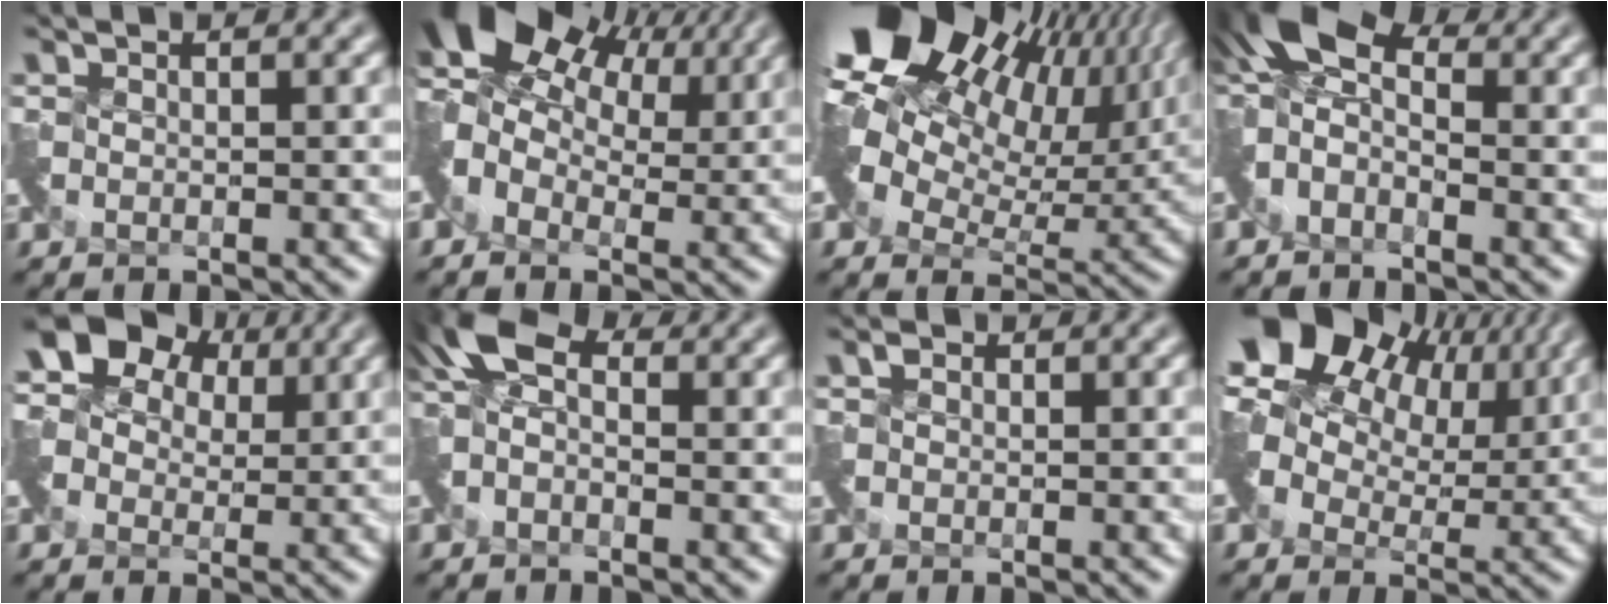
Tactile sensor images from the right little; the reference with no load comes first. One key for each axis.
{"total": 9.0, "fx": 4.1, "fy": 5.8, "fz": 5.5, "tx": -0.099, "ty": 0.017, "tz": 0.069}
{"total": 16.9, "fx": 7.5, "fy": 10.9, "fz": 10.5, "tx": -0.195, "ty": 0.041, "tz": 0.138}
{"total": 4.0, "fx": -0.2, "fy": 2.8, "fz": 2.9, "tx": -0.055, "ty": 0.018, "tz": -0.018}
{"total": 8.7, "fx": 1.9, "fy": 7.0, "fz": 4.8, "tx": -0.073, "ty": 0.025, "tz": 0.014}
{"total": 2.9, "fx": -0.5, "fy": 2.1, "fz": 1.9, "tx": -0.043, "ty": 0.011, "tz": -0.017}
{"total": 1.0, "fx": -0.3, "fy": -0.1, "fz": -0.9, "tx": 0.018, "ty": 0.002, "tz": 0.000}
{"total": 12.4, "fx": 5.7, "fy": 8.2, "fz": 7.3, "tx": -0.135, "ty": 0.031, "tz": 0.099}